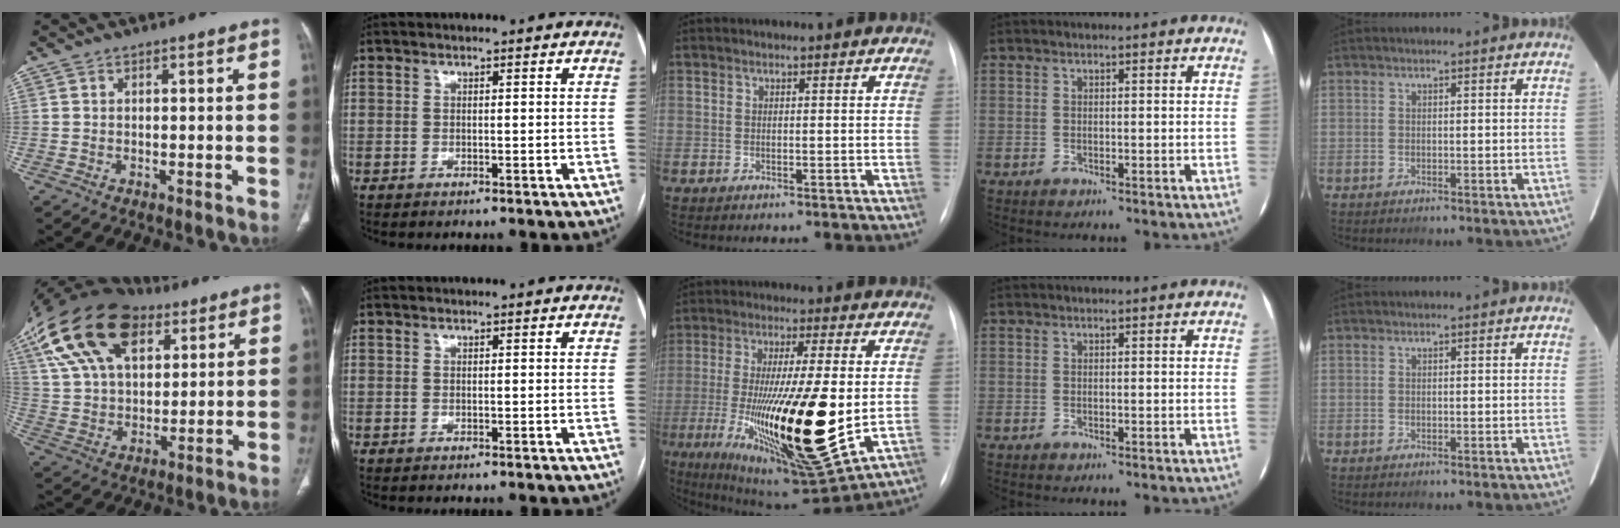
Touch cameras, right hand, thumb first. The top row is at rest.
{"thumb": {"total": 24.8, "force": [13.3, 13.5, 16.0], "torque": [-0.308, 0.005, 0.243]}, "middle": {"total": 23.5, "force": [-3.0, 4.2, 22.9], "torque": [-0.392, -0.047, -0.032]}}